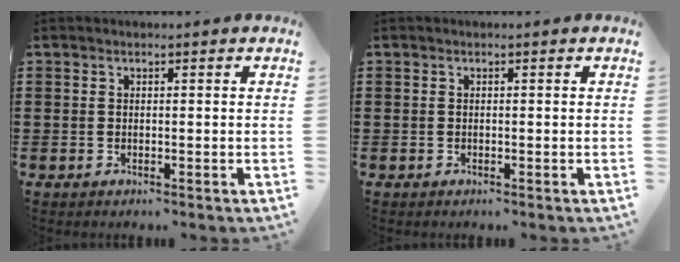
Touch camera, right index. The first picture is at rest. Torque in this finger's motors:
{"motor_torque": [0.11, -0.06, 0.01, 0.00]}